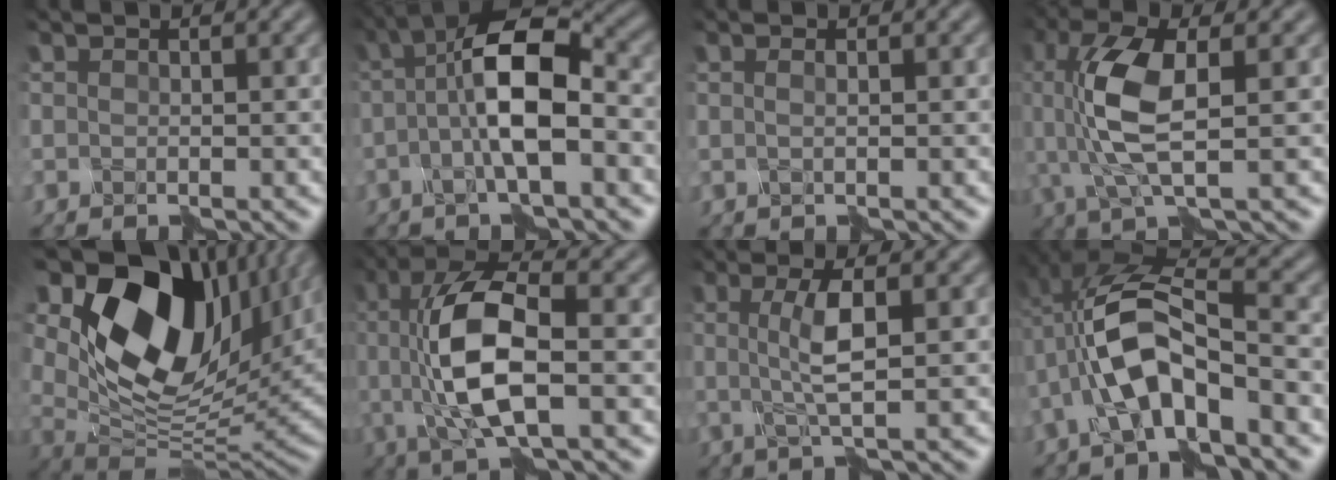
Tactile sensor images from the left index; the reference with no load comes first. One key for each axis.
{"total": 7.4, "fx": -1.0, "fy": 2.0, "fz": 7.0, "tx": -0.143, "ty": 0.020, "tz": -0.023}
{"total": 0.9, "fx": 0.5, "fy": 0.1, "fz": 0.7, "tx": -0.010, "ty": 0.002, "tz": -0.005}
{"total": 6.7, "fx": 0.3, "fy": 2.2, "fz": 6.3, "tx": -0.154, "ty": 0.007, "tz": 0.007}
{"total": 17.0, "fx": 8.0, "fy": 9.9, "fz": 11.3, "tx": -0.230, "ty": 0.026, "tz": 0.148}
{"total": 8.2, "fx": -0.2, "fy": 2.6, "fz": 7.7, "tx": -0.160, "ty": 0.006, "tz": -0.005}
{"total": 3.3, "fx": 0.2, "fy": 0.2, "fz": 3.3, "tx": -0.076, "ty": 0.002, "tz": 0.008}
{"total": 7.1, "fx": -2.5, "fy": 2.4, "fz": 6.2, "tx": -0.139, "ty": 0.017, "tz": -0.045}